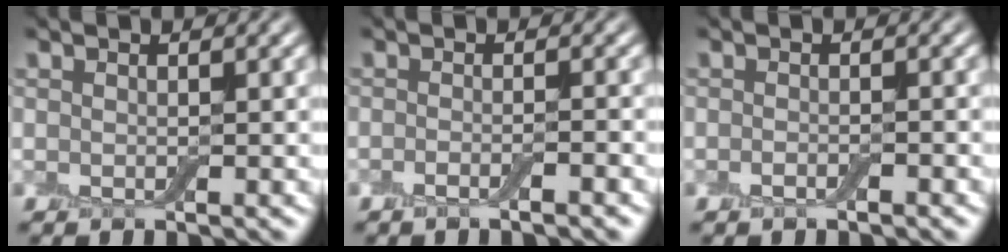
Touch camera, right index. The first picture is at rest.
{"total": 1.8, "force": [-1.0, 0.4, 1.5], "torque": [-0.018, 0.000, -0.022]}
{"total": 1.0, "force": [-0.6, 0.3, 0.7], "torque": [-0.015, -0.002, -0.012]}